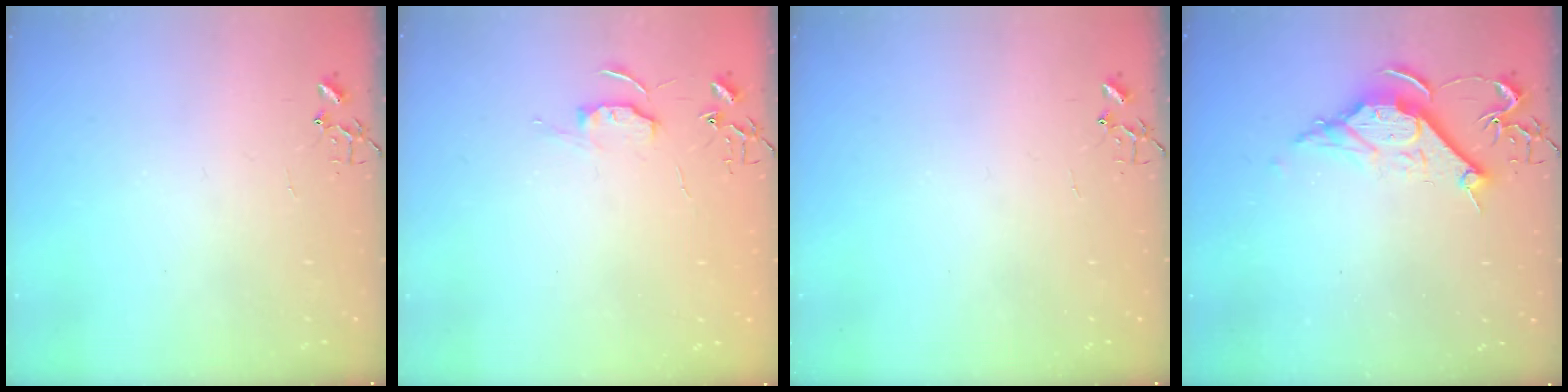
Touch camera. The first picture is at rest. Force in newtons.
{"total": 5.7, "press": 5.7, "slide": 0.6}
{"total": 0.0}
{"total": 10.7, "press": 10.7, "slide": 0.7}